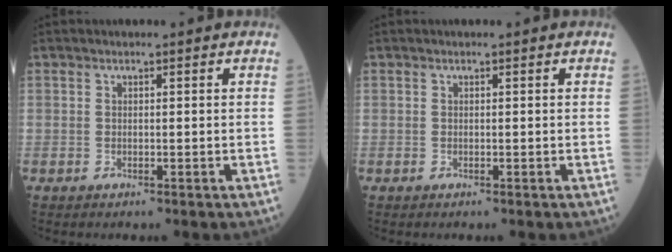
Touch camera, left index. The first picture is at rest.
{"total": 0.0}